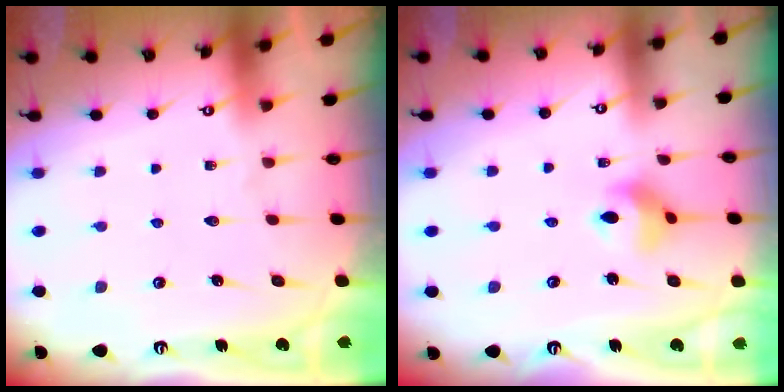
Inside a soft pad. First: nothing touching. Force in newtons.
{"total": 7.2, "press": 7.2, "slide": 0.5}